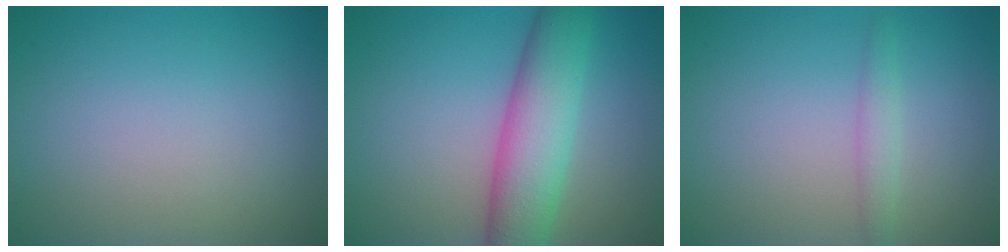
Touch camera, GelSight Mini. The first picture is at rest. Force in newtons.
{"total": 6.8, "press": 6.8, "slide": 0.1}
{"total": 1.4, "press": 1.4, "slide": 0.0}